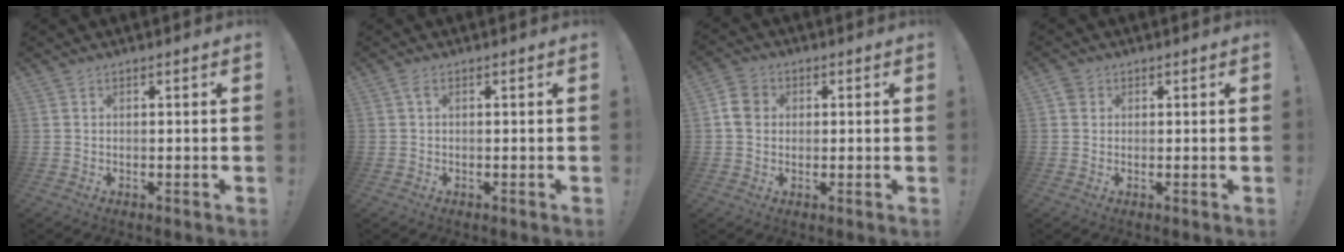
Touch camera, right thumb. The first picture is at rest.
{"total": 1.4, "force": [0.2, 0.4, 1.3], "torque": [-0.033, 0.005, 0.004]}
{"total": 5.7, "force": [0.9, 4.8, 2.9], "torque": [-0.036, 0.009, 0.018]}
{"total": 2.3, "force": [1.0, 2.0, 0.7], "torque": [-0.010, 0.001, 0.018]}